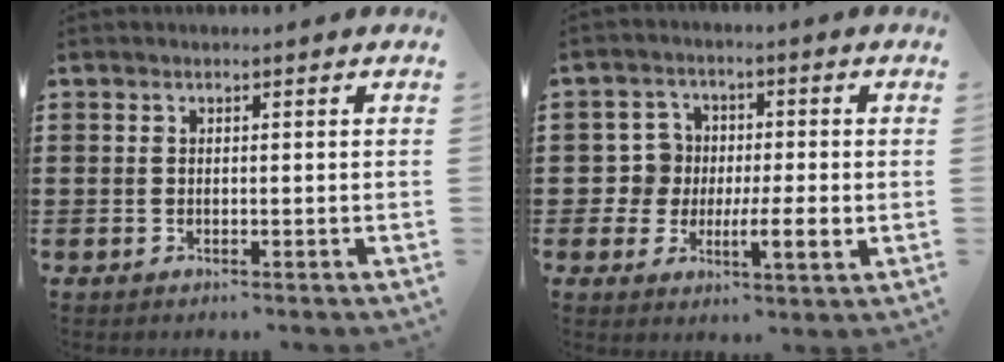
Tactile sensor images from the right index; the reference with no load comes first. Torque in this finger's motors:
{"motor_torque": [0.45, -0.14, 0.29, 0.03]}